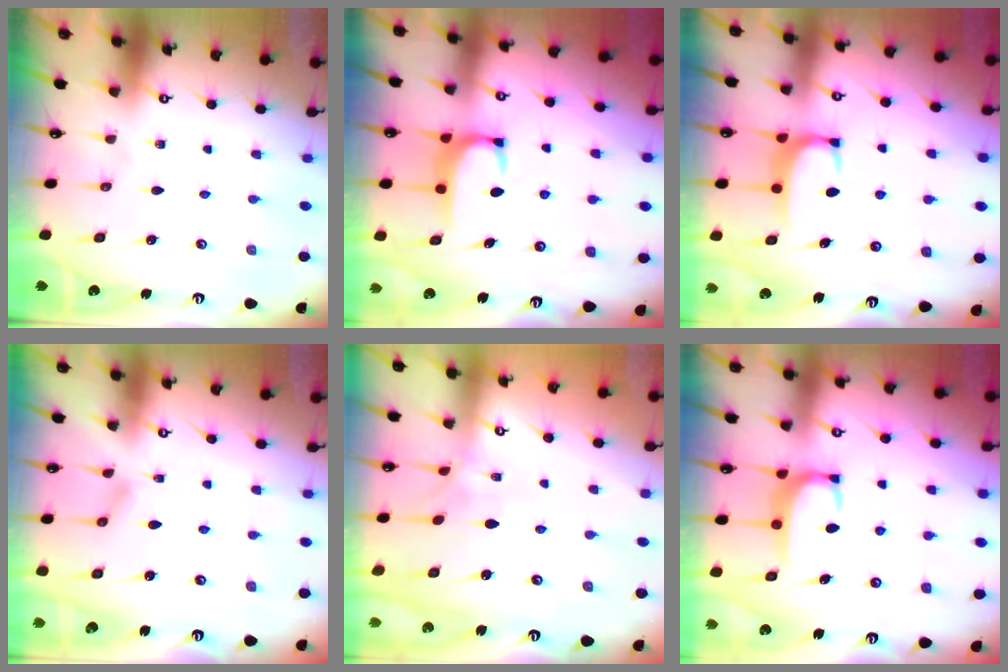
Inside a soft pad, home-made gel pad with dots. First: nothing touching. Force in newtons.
{"total": 2.5, "press": 2.4, "slide": 0.6}
{"total": 1.8, "press": 1.7, "slide": 0.5}
{"total": 1.1, "press": 1.0, "slide": 0.4}
{"total": 2.8, "press": 2.6, "slide": 0.9}
{"total": 2.8, "press": 2.8, "slide": 0.4}